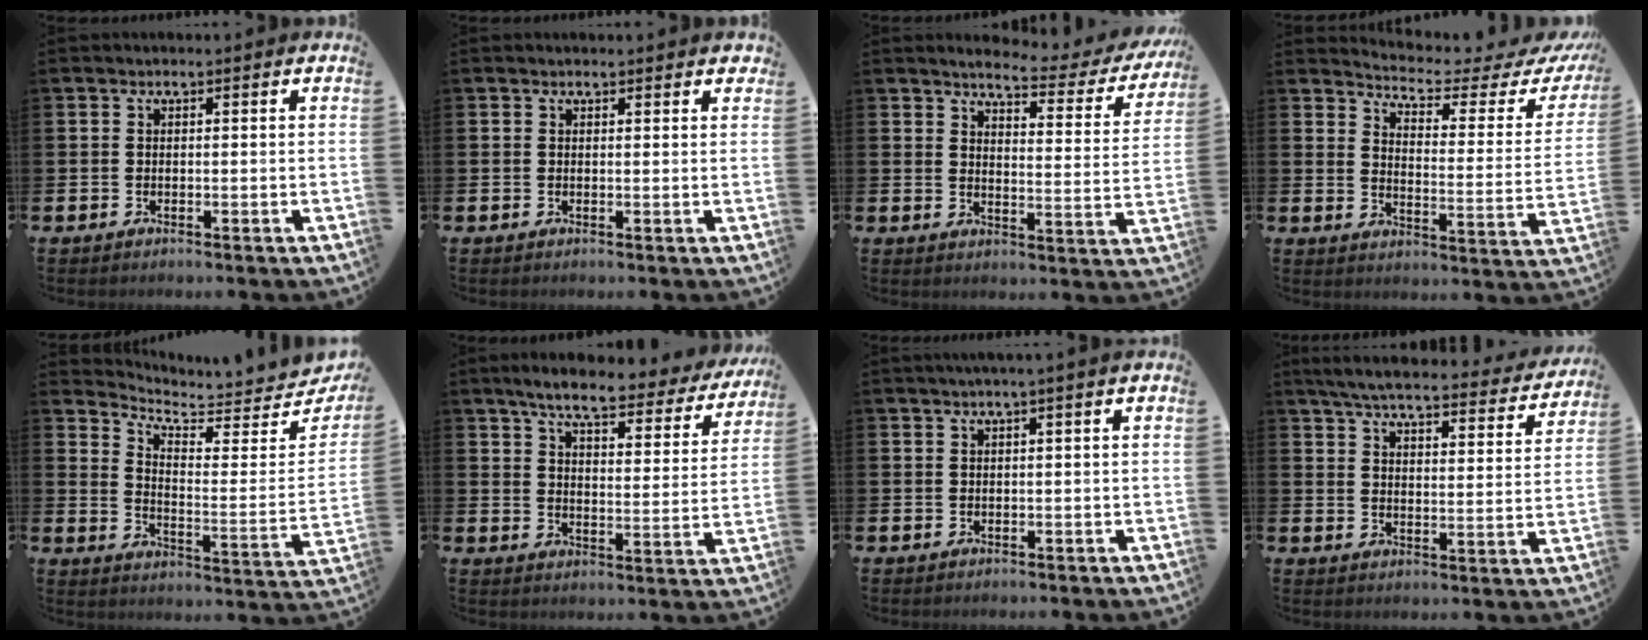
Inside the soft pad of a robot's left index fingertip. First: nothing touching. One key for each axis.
{"total": 0.9, "fx": 0.8, "fy": 0.3, "fz": 0.3, "tx": 0.002, "ty": 0.001, "tz": 0.012}
{"total": 4.2, "fx": 3.8, "fy": 0.8, "fz": 1.7, "tx": -0.037, "ty": -0.033, "tz": 0.053}
{"total": 4.0, "fx": 3.6, "fy": 0.5, "fz": 1.6, "tx": -0.047, "ty": -0.035, "tz": 0.048}
{"total": 5.2, "fx": 4.9, "fy": 1.5, "fz": 1.1, "tx": -0.032, "ty": -0.059, "tz": 0.075}
{"total": 6.8, "fx": 6.0, "fy": 1.1, "fz": 3.1, "tx": -0.079, "ty": -0.036, "tz": 0.096}
{"total": 1.2, "fx": 0.5, "fy": -0.3, "fz": 1.1, "tx": -0.026, "ty": 0.001, "tz": 0.010}
{"total": 6.1, "fx": 5.6, "fy": 0.8, "fz": 2.2, "tx": -0.058, "ty": -0.039, "tz": 0.093}